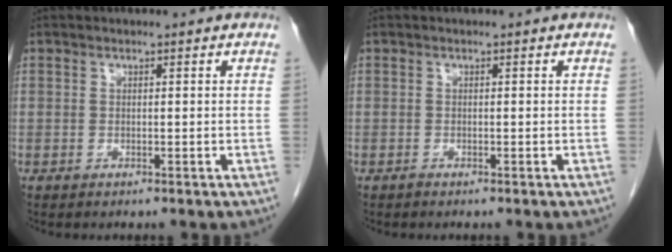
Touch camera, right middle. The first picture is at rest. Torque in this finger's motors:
{"motor_torque": [-0.26, -0.04, -0.03, -0.01]}